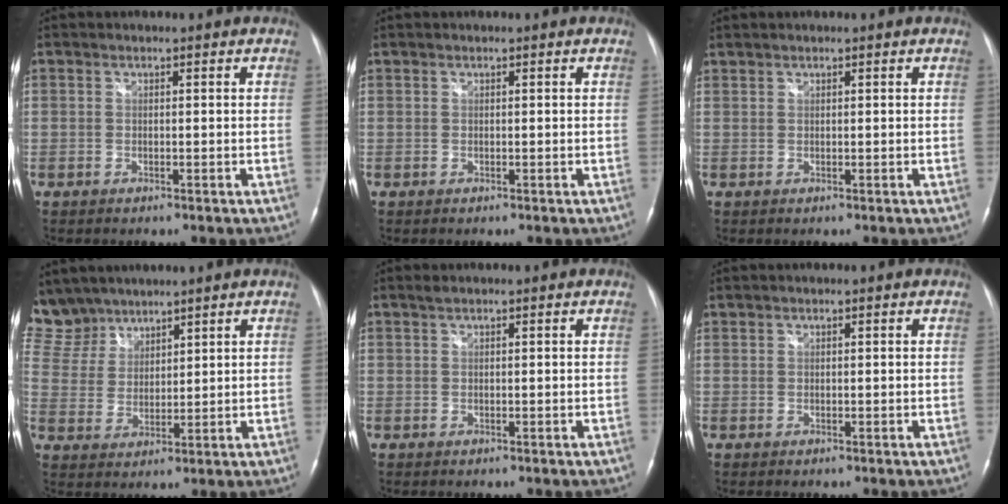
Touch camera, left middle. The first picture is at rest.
{"total": 0.0}
{"total": 0.5, "force": [0.5, 0.0, 0.0], "torque": [-0.006, 0.006, 0.014]}
{"total": 9.6, "force": [8.4, 4.8, 0.6], "torque": [-0.026, 0.016, 0.181]}
{"total": 0.6, "force": [0.5, -0.1, 0.3], "torque": [-0.013, 0.007, 0.014]}
{"total": 0.0}